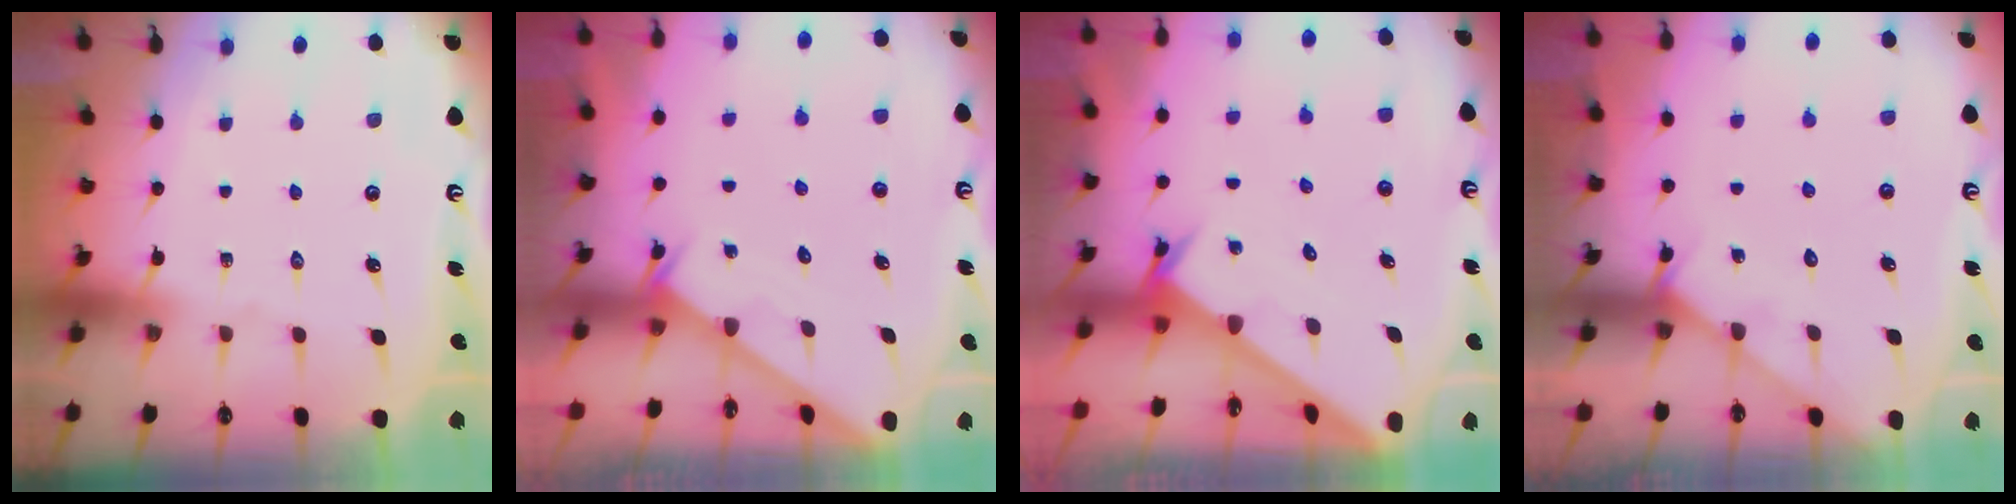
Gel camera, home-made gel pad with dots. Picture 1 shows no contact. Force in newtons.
{"total": 2.9, "press": 2.9, "slide": 0.3}
{"total": 2.4, "press": 2.4, "slide": 0.2}
{"total": 2.8, "press": 2.7, "slide": 0.4}